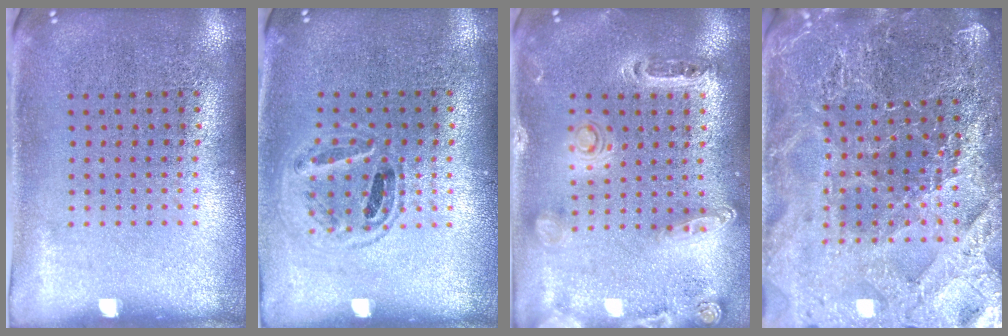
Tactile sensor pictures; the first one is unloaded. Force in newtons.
{"total": 0.9, "press": 0.9, "slide": 0.2}
{"total": 1.4, "press": 1.4, "slide": 0.3}
{"total": 4.1, "press": 3.9, "slide": 1.1}